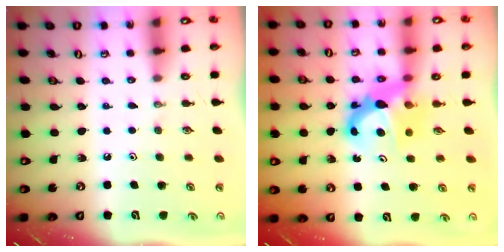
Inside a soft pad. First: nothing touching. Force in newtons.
{"total": 7.6, "press": 7.6, "slide": 0.6}